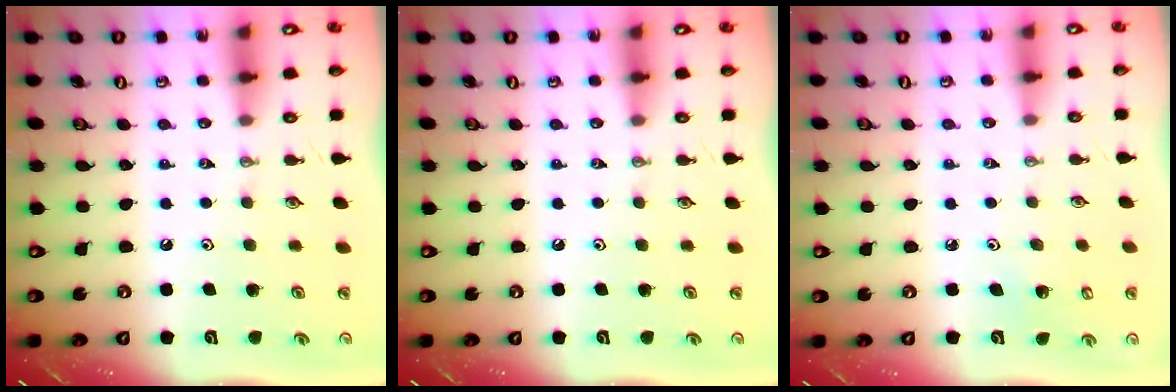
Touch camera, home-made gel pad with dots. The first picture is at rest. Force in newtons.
{"total": 0.0}
{"total": 3.5, "press": 3.5, "slide": 0.2}